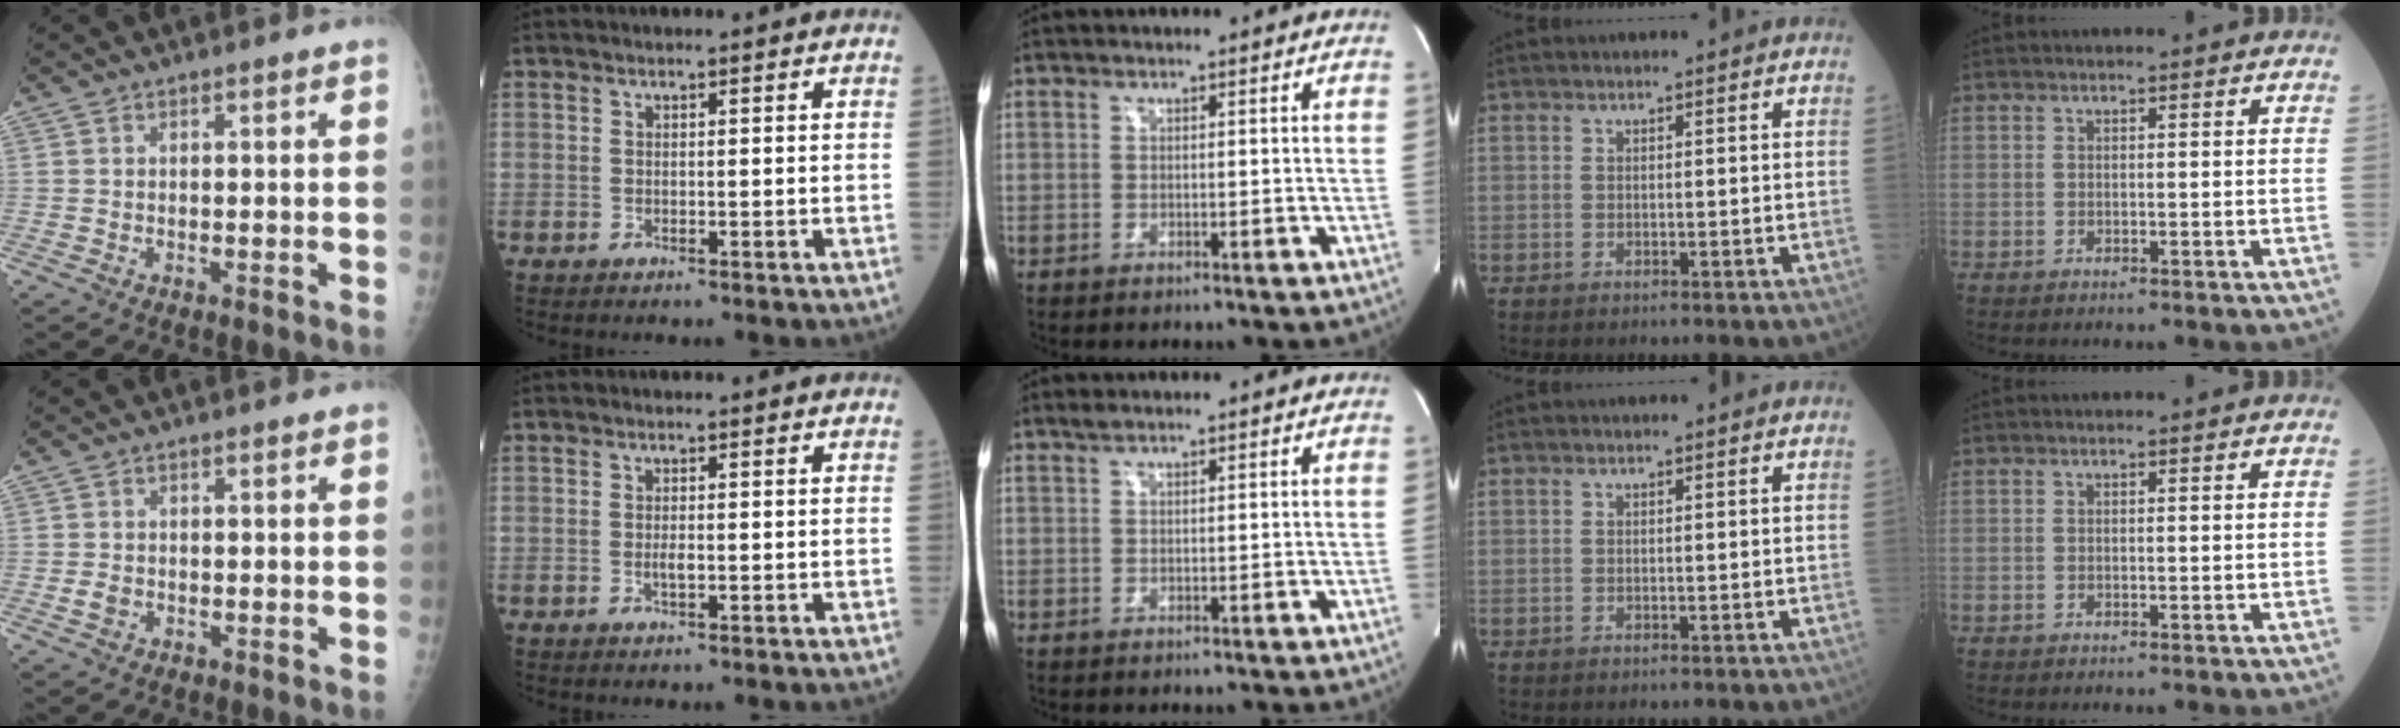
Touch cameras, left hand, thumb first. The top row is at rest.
{"thumb": {"total": 1.7, "force": [-0.4, 1.3, 0.9], "torque": [-0.015, 0.001, -0.005]}, "index": {"total": 1.1, "force": [-0.4, 0.4, 1.0], "torque": [-0.020, -0.002, -0.006]}, "middle": {"total": 0.7, "force": [0.6, 0.0, 0.3], "torque": [-0.015, 0.006, 0.016]}}